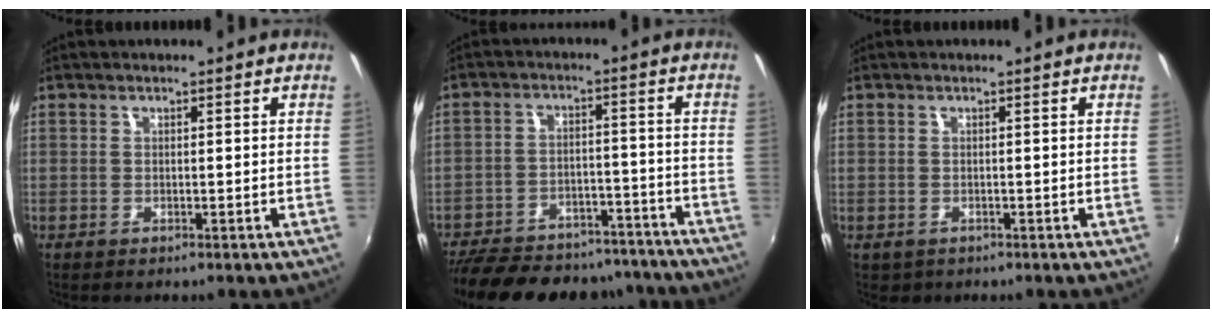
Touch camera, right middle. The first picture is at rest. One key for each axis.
{"total": 21.6, "fx": -18.4, "fy": 9.0, "fz": 7.0, "tx": -0.156, "ty": 0.047, "tz": -0.238}
{"total": 1.0, "fx": -0.4, "fy": 0.9, "fz": 0.3, "tx": -0.008, "ty": -0.003, "tz": -0.004}